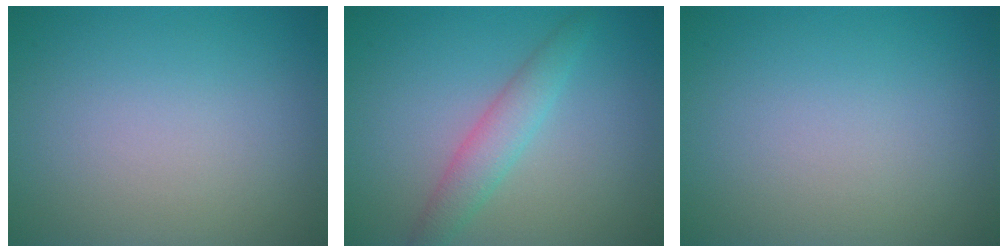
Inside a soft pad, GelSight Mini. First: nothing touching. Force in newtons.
{"total": 2.9, "press": 2.8, "slide": 0.1}
{"total": 0.0}